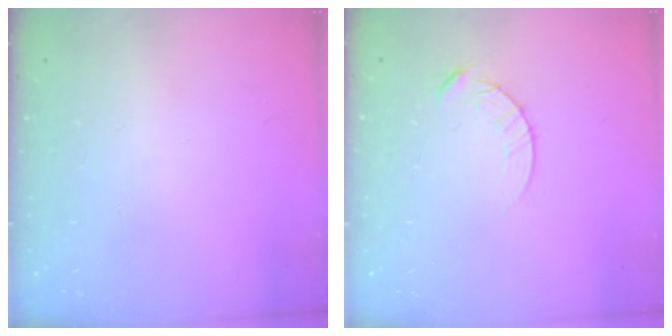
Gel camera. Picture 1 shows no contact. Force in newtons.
{"total": 4.7, "press": 4.7, "slide": 0.5}